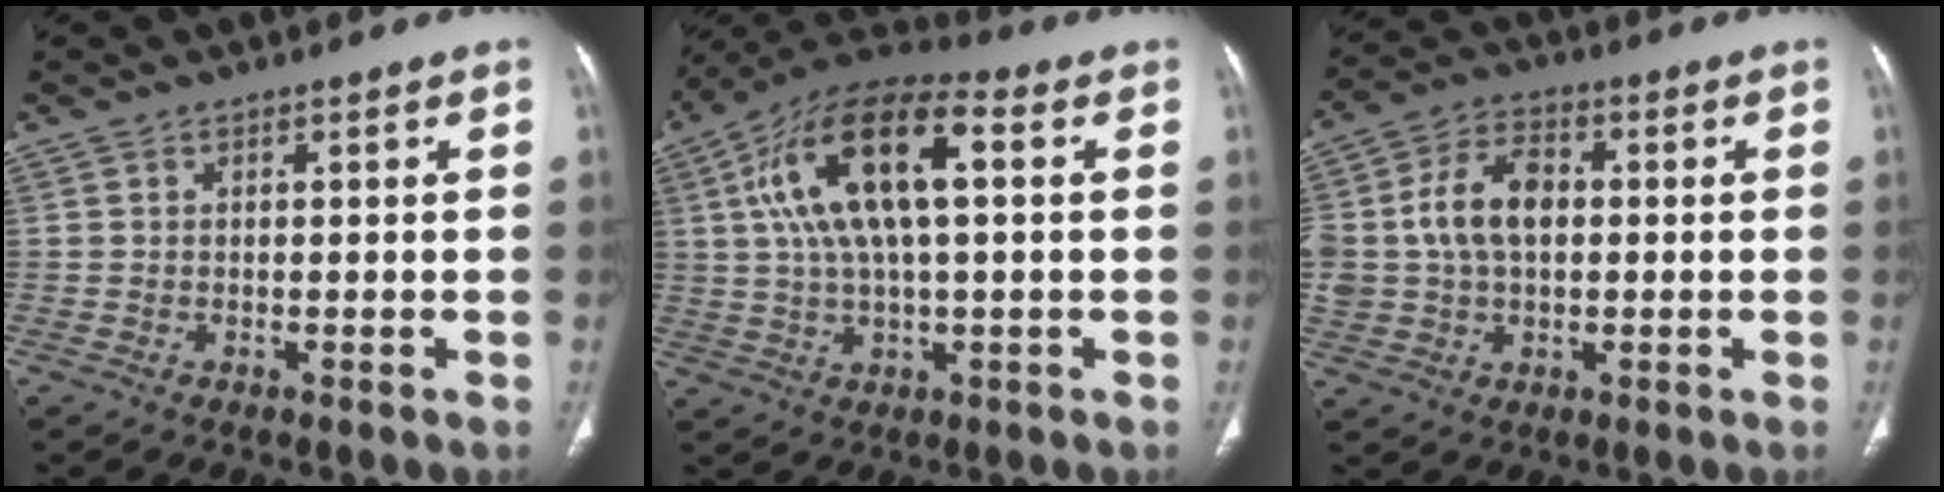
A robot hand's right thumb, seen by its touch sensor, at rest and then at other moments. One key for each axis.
{"total": 17.8, "fx": 3.8, "fy": 7.1, "fz": 15.9, "tx": -0.294, "ty": 0.028, "tz": 0.060}
{"total": 11.7, "fx": 0.9, "fy": 8.0, "fz": 8.5, "tx": -0.148, "ty": 0.018, "tz": 0.017}